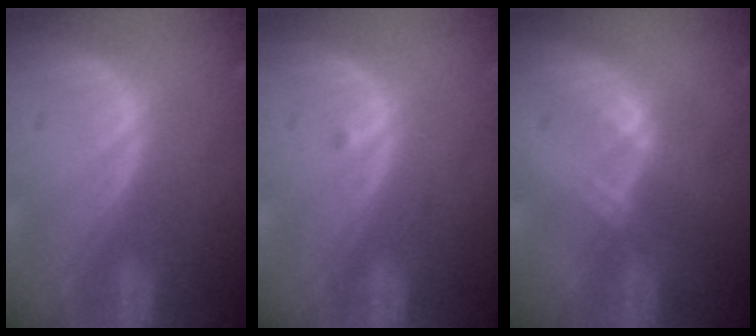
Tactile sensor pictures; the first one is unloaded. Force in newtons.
{"total": 0.6, "press": 0.5, "slide": 0.3}
{"total": 1.5, "press": 1.4, "slide": 0.2}